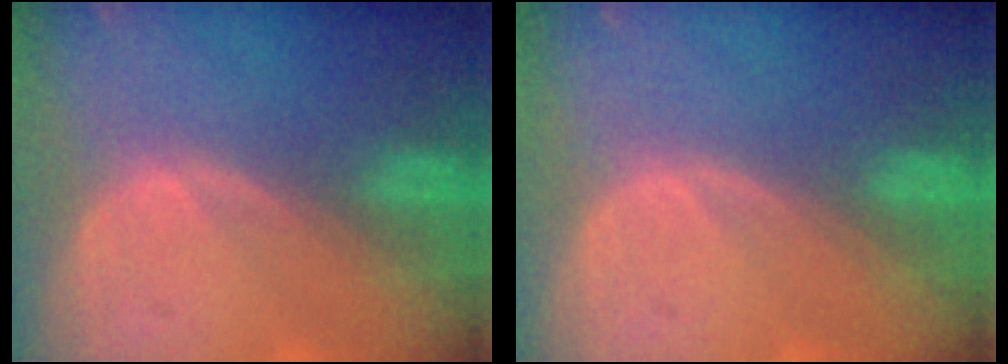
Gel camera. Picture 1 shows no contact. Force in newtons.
{"total": 0.0}